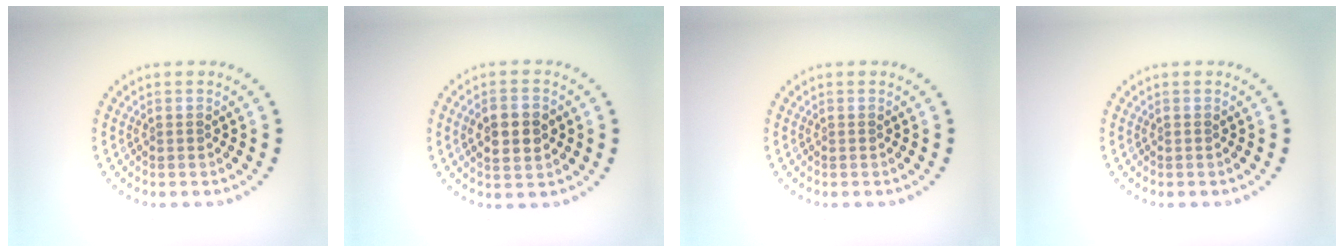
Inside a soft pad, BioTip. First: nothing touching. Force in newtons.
{"total": 3.6, "press": 3.6, "slide": 0.0}
{"total": 0.0}
{"total": 0.0}